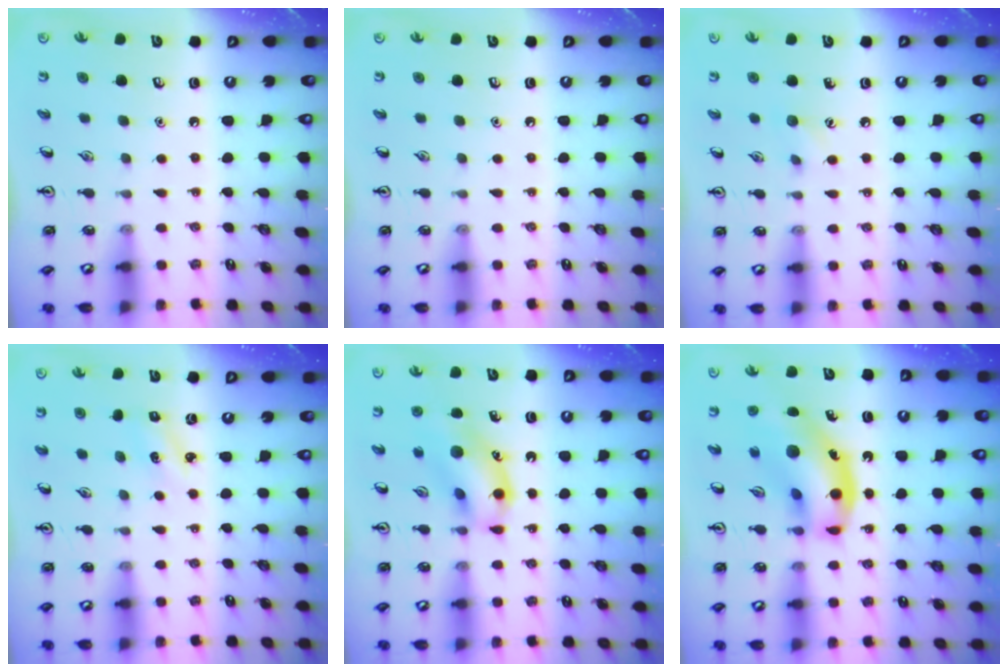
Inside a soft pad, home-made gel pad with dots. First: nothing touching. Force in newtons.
{"total": 0.0}
{"total": 4.7, "press": 4.5, "slide": 1.3}
{"total": 1.6, "press": 1.5, "slide": 0.6}
{"total": 14.1, "press": 13.8, "slide": 2.7}
{"total": 17.4, "press": 16.9, "slide": 4.5}